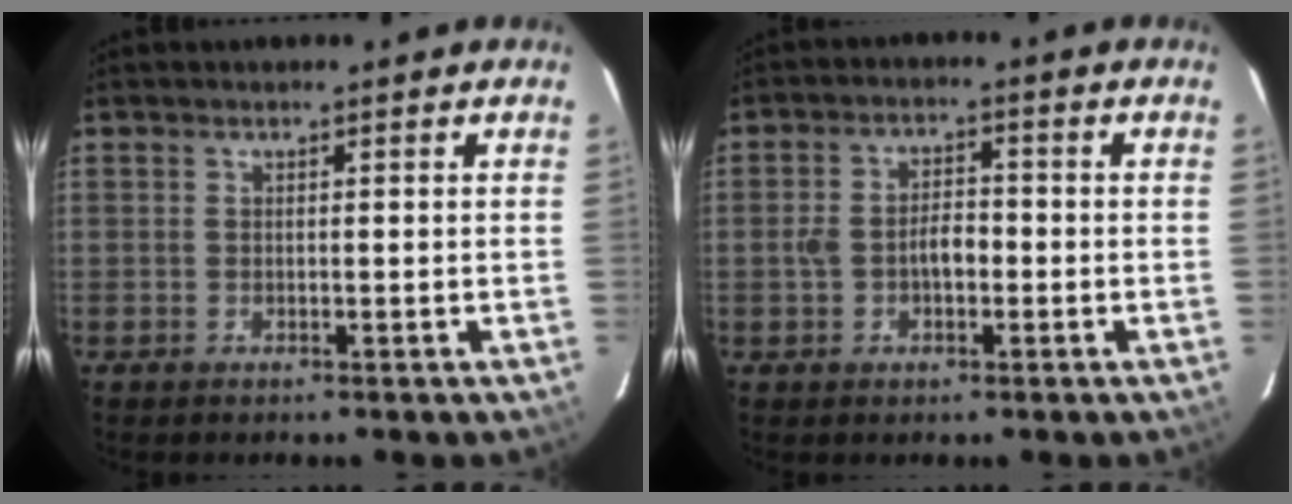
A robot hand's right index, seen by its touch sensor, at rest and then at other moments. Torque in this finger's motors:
{"motor_torque": [0.11, 0.00, 0.10, 0.07]}